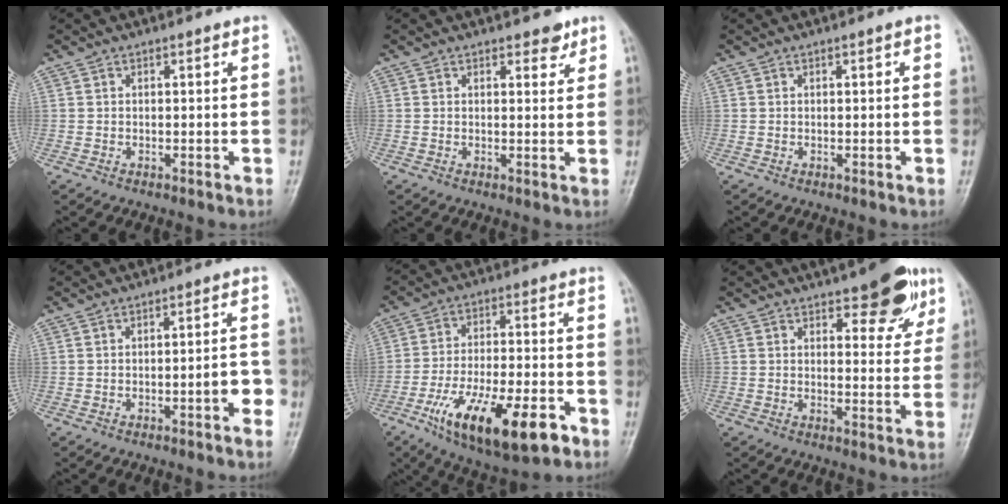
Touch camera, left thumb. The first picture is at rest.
{"total": 2.9, "force": [2.0, 1.4, 1.5], "torque": [-0.004, -0.010, 0.025]}
{"total": 1.1, "force": [0.3, 0.3, 1.0], "torque": [-0.014, 0.002, 0.003]}
{"total": 4.4, "force": [-1.6, 1.1, 4.0], "torque": [-0.049, 0.014, -0.020]}
{"total": 19.5, "force": [-9.2, 7.1, 15.6], "torque": [-0.268, 0.024, -0.143]}
{"total": 9.8, "force": [5.9, 4.0, 6.7], "torque": [-0.053, -0.028, 0.075]}